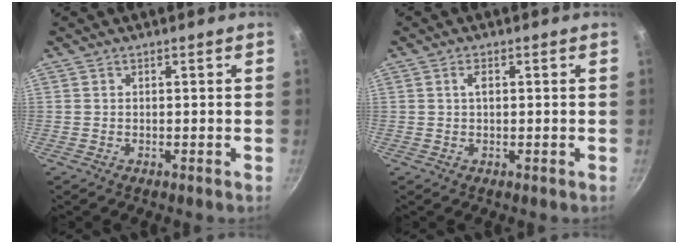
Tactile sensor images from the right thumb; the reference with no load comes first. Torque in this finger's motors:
{"motor_torque": [0.56, 0.28, 0.41, -0.16, 0.02]}